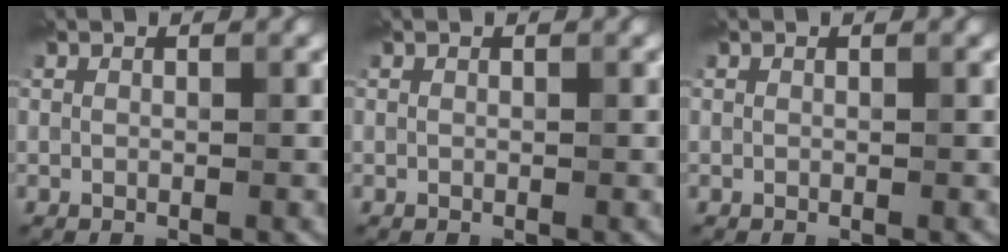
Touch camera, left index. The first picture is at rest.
{"total": 0.0}
{"total": 0.0}